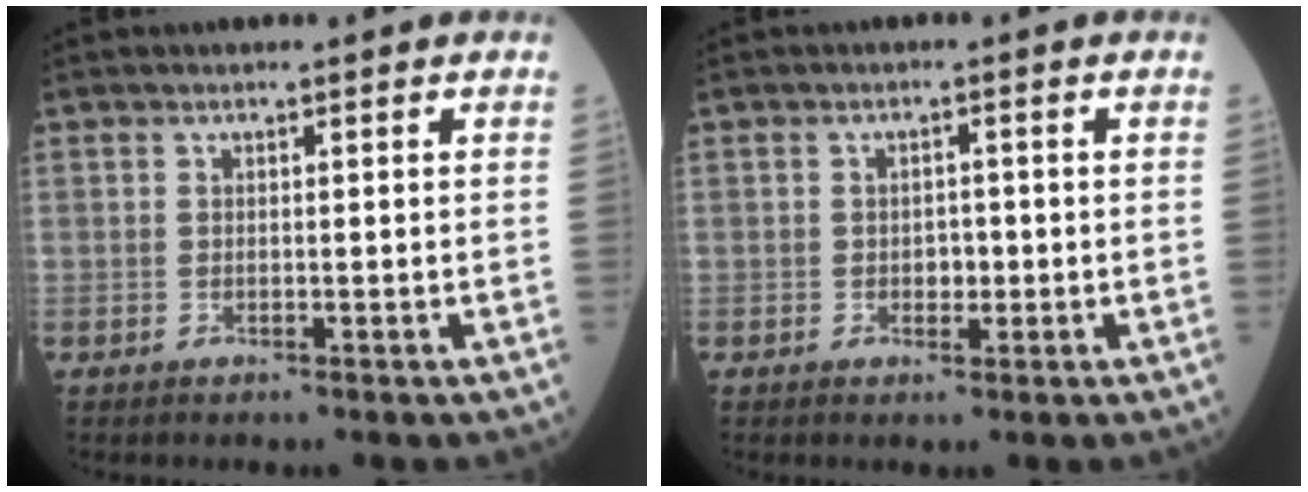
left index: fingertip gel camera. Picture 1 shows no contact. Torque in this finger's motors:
{"motor_torque": [0.01, 0.02, 0.00, 0.00]}